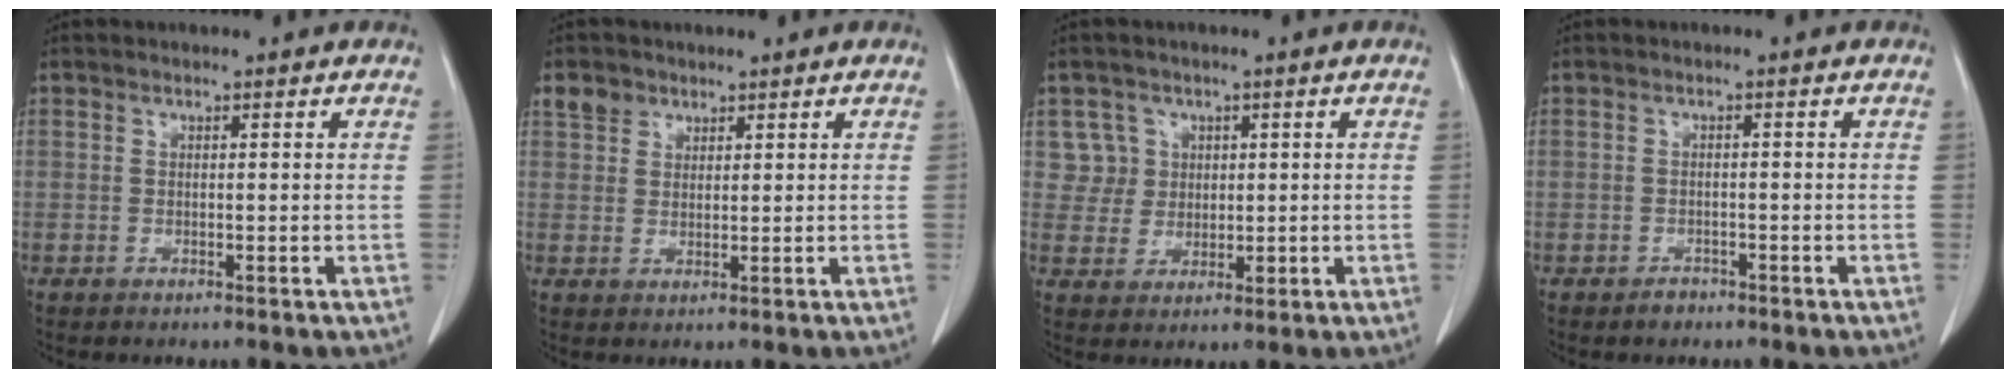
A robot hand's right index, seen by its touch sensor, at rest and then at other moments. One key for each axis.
{"total": 3.2, "fx": 2.1, "fy": 2.3, "fz": 0.6, "tx": -0.008, "ty": 0.008, "tz": 0.041}
{"total": 4.8, "fx": 1.7, "fy": 4.4, "fz": -0.3, "tx": 0.017, "ty": 0.009, "tz": 0.035}
{"total": 1.6, "fx": -1.2, "fy": 1.0, "fz": 0.3, "tx": -0.005, "ty": 0.002, "tz": -0.017}